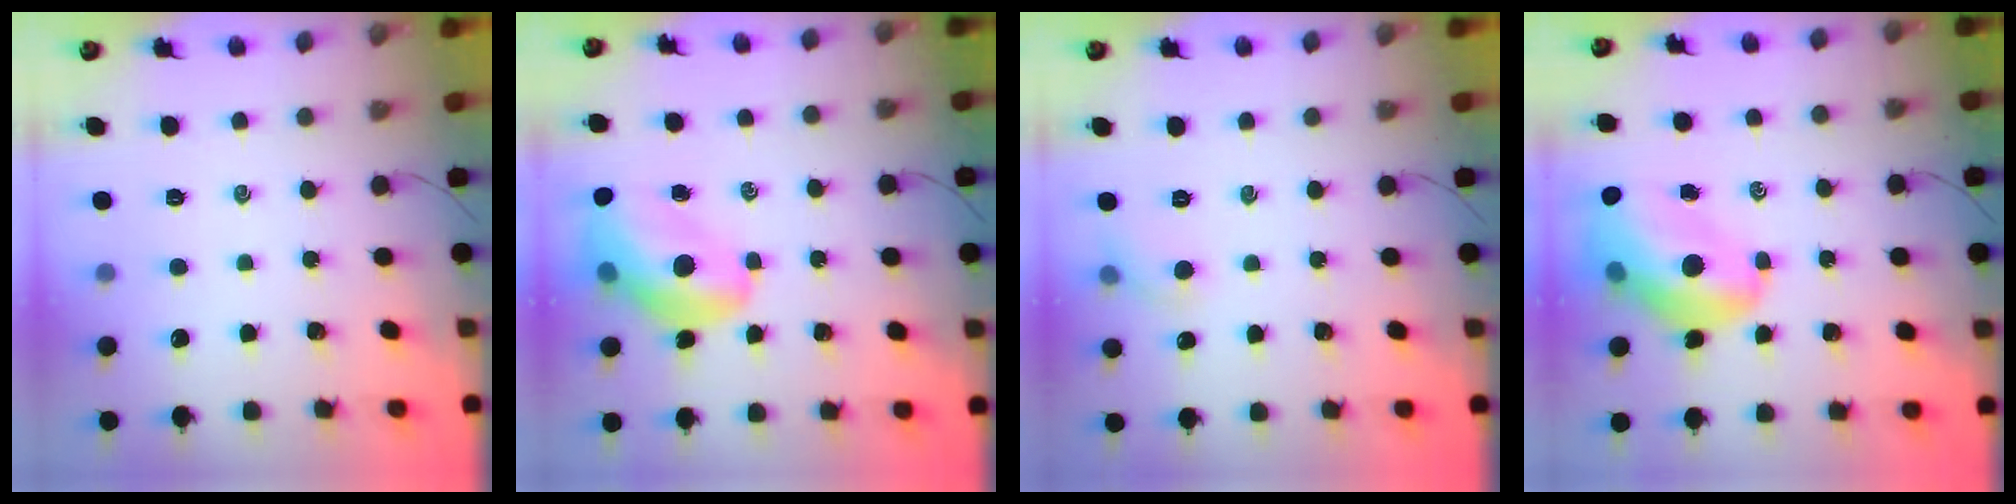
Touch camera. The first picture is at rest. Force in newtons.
{"total": 13.2, "press": 12.6, "slide": 3.7}
{"total": 4.4, "press": 4.2, "slide": 1.2}
{"total": 14.8, "press": 14.1, "slide": 4.4}